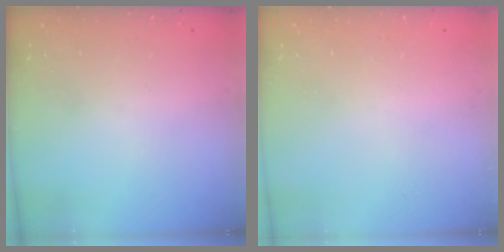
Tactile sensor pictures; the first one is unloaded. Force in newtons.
{"total": 0.0}